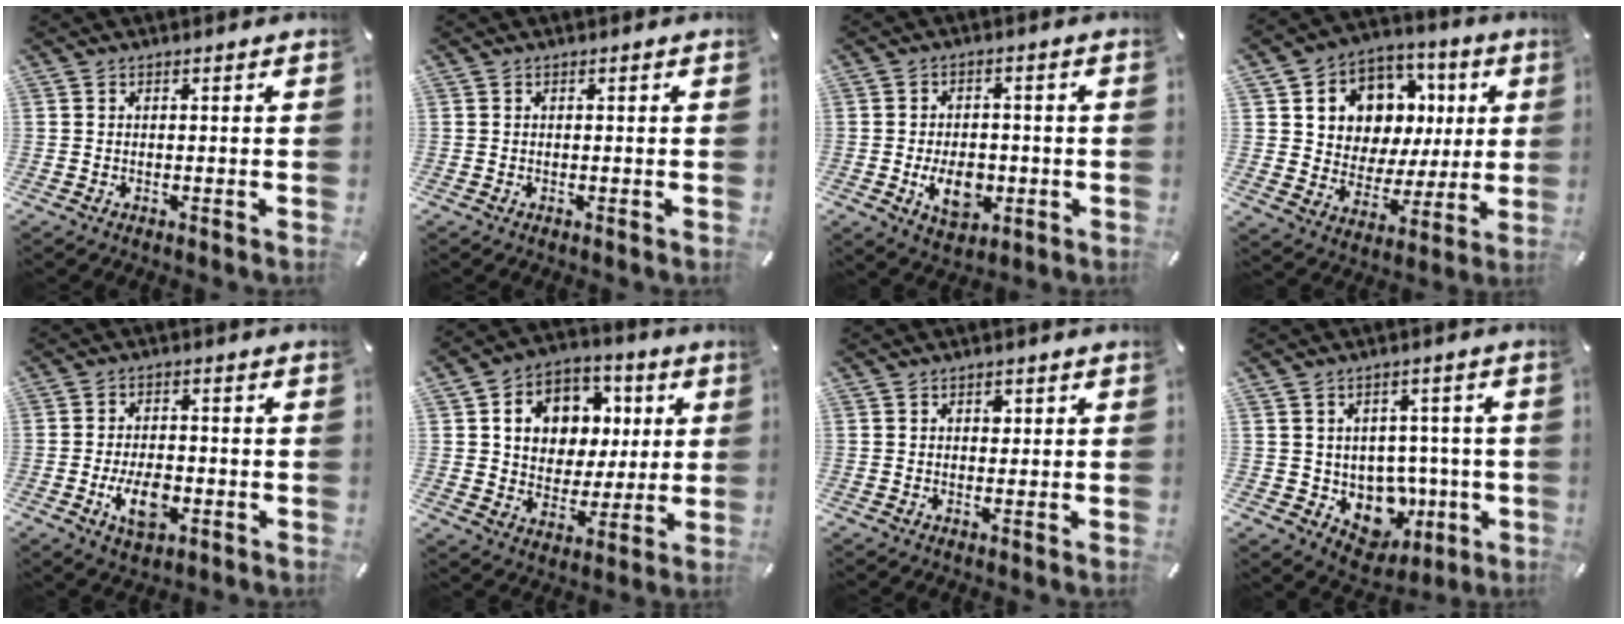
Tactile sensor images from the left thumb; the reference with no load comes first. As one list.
[{"total": 0.0}, {"total": 8.7, "force": [-2.0, 5.9, 6.1], "torque": [-0.108, 0.004, -0.034]}, {"total": 10.9, "force": [3.0, 10.1, 2.7], "torque": [-0.044, -0.033, 0.064]}, {"total": 8.1, "force": [-2.6, 4.6, 6.2], "torque": [-0.115, 0.007, -0.046]}, {"total": 12.1, "force": [2.3, 10.9, 4.8], "torque": [-0.083, -0.002, 0.051]}, {"total": 1.6, "force": [0.4, 1.2, 0.9], "torque": [-0.004, 0.000, 0.003]}, {"total": 9.2, "force": [-0.4, 8.6, 3.4], "torque": [-0.048, -0.013, 0.013]}]